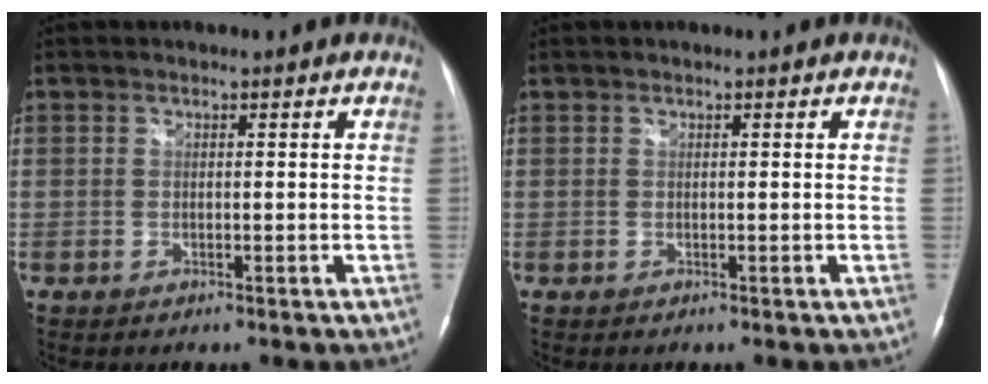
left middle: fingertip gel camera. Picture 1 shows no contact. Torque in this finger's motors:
{"motor_torque": [0.29, -0.18, 0.14, 0.00]}